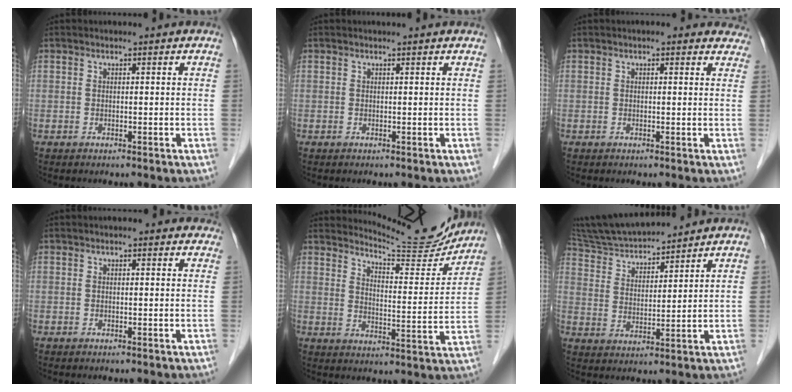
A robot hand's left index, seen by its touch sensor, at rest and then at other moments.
{"total": 1.5, "force": [1.4, 0.0, 0.5], "torque": [-0.010, 0.009, 0.013]}
{"total": 4.9, "force": [4.1, 1.9, 2.0], "torque": [-0.005, 0.009, 0.029]}
{"total": 2.0, "force": [1.4, 1.0, 0.9], "torque": [-0.002, 0.010, 0.005]}
{"total": 12.1, "force": [12.0, 0.5, 1.4], "torque": [-0.025, -0.043, 0.156]}
{"total": 12.6, "force": [11.8, 1.5, 4.1], "torque": [-0.078, 0.018, 0.214]}